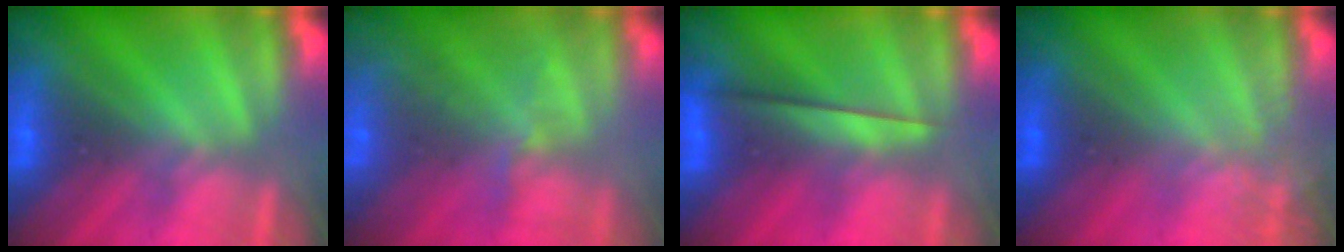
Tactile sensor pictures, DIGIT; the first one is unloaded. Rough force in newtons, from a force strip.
{"total": 10.1}
{"total": 2.2}
{"total": 2.4}